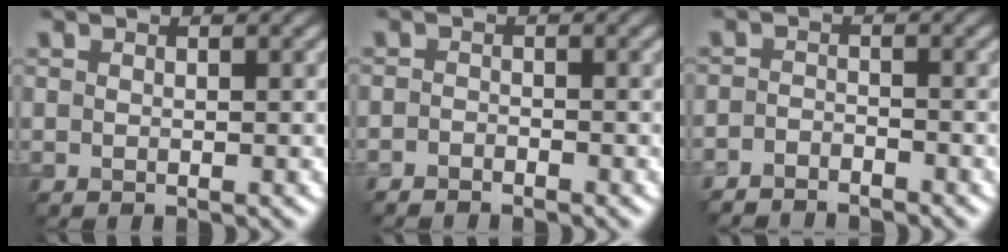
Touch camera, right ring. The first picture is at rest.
{"total": 1.2, "force": [-1.2, 0.1, -0.2], "torque": [0.004, 0.004, -0.025]}
{"total": 2.8, "force": [-2.8, 0.3, 0.1], "torque": [-0.001, -0.001, -0.058]}